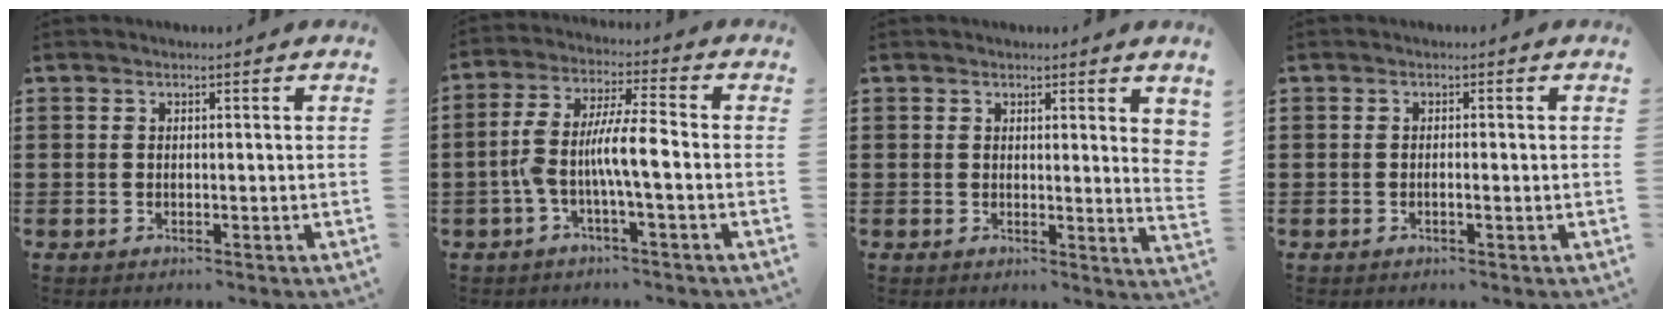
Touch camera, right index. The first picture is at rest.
{"total": 7.9, "force": [-1.8, 1.5, 7.5], "torque": [-0.161, -0.005, -0.042]}
{"total": 2.3, "force": [1.4, 0.3, 1.8], "torque": [-0.032, -0.001, 0.024]}
{"total": 0.6, "force": [-0.3, 0.0, 0.5], "torque": [-0.010, -0.002, -0.005]}